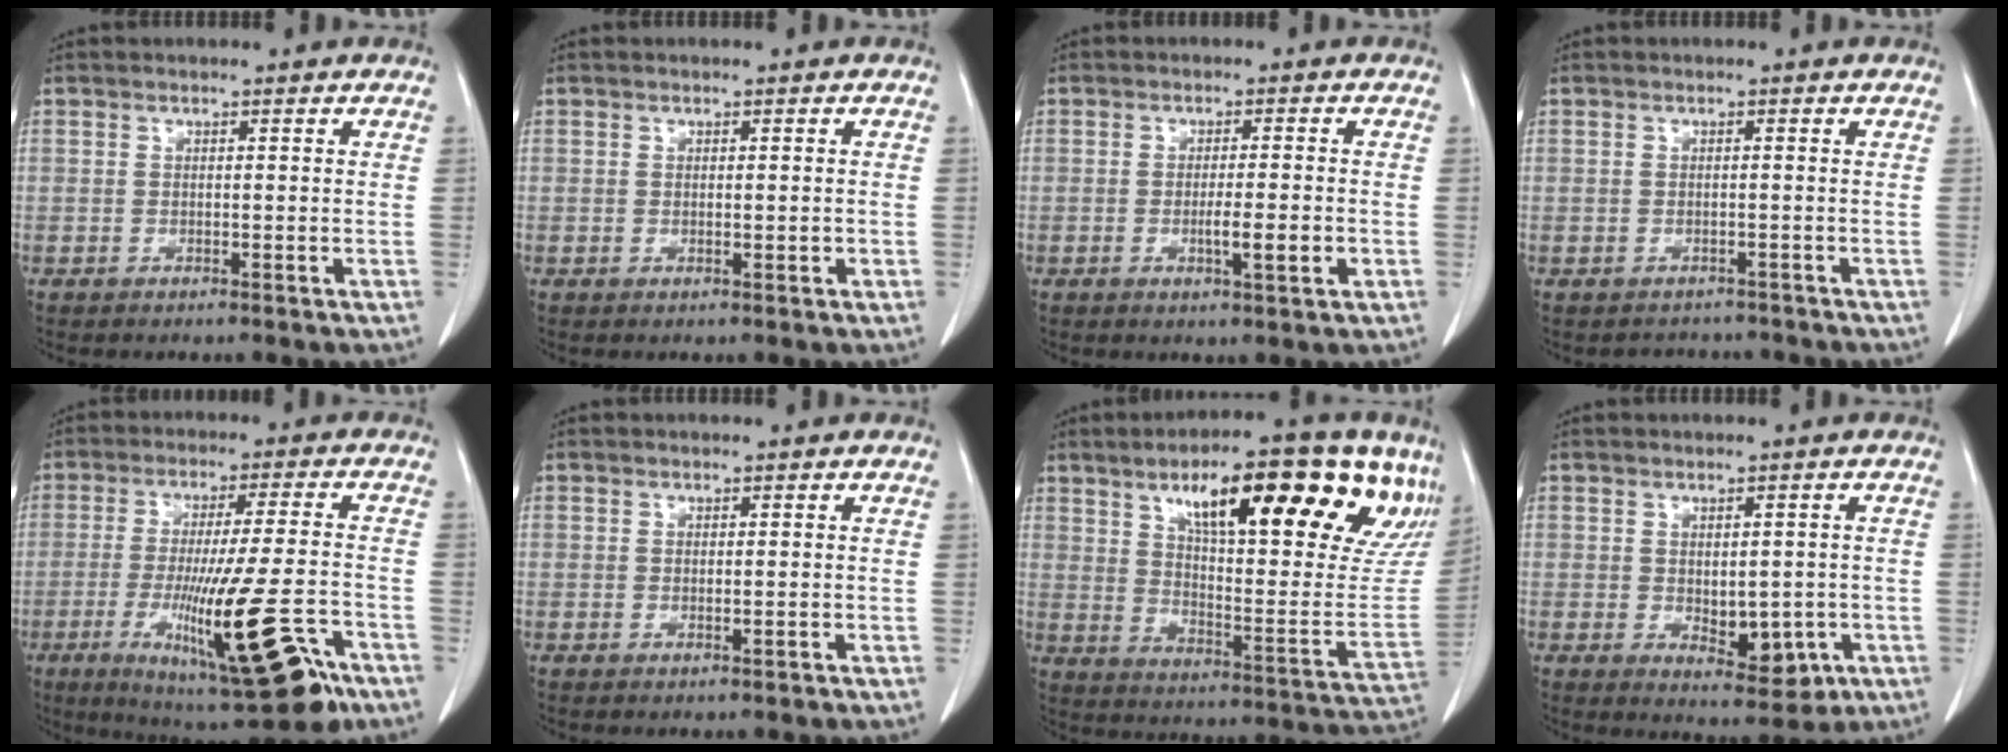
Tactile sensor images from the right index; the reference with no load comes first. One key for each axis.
{"total": 1.0, "fx": -0.1, "fy": 0.3, "fz": 0.9, "tx": -0.017, "ty": -0.003, "tz": 0.001}
{"total": 4.3, "fx": -1.2, "fy": 0.3, "fz": 4.2, "tx": -0.068, "ty": -0.005, "tz": -0.016}
{"total": 2.8, "fx": -2.4, "fy": 1.4, "fz": -0.3, "tx": 0.001, "ty": 0.008, "tz": -0.034}
{"total": 19.5, "fx": -8.7, "fy": 1.8, "fz": 17.3, "tx": -0.256, "ty": -0.034, "tz": -0.131}
{"total": 0.6, "fx": -0.1, "fy": 0.1, "fz": 0.5, "tx": -0.013, "ty": -0.003, "tz": 0.001}
{"total": 28.3, "fx": 17.1, "fy": 6.6, "fz": 21.5, "tx": -0.280, "ty": 0.021, "tz": 0.240}
{"total": 6.5, "fx": -1.5, "fy": 3.5, "fz": 5.3, "tx": -0.065, "ty": -0.005, "tz": -0.005}